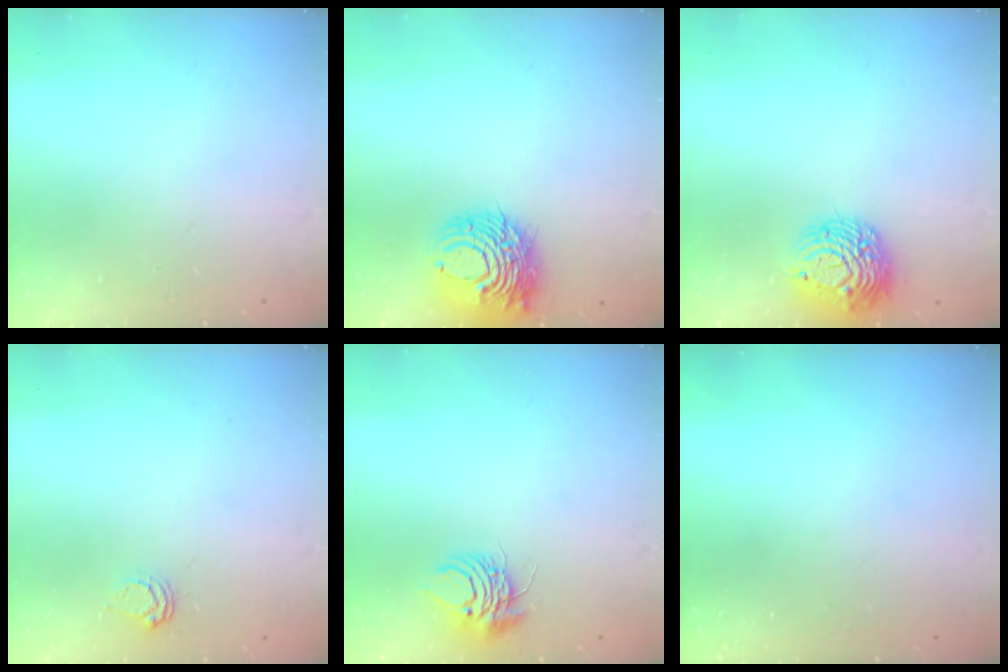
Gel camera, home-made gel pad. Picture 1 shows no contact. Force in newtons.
{"total": 12.2, "press": 12.1, "slide": 1.3}
{"total": 11.0, "press": 10.9, "slide": 1.0}
{"total": 3.6, "press": 3.6, "slide": 0.5}
{"total": 7.5, "press": 7.5, "slide": 0.4}
{"total": 0.0}